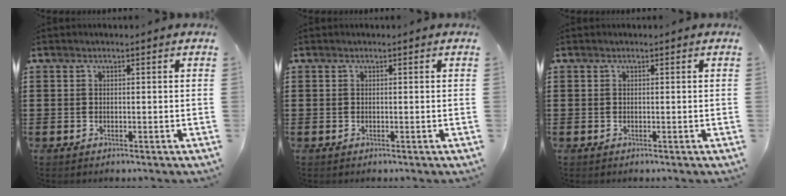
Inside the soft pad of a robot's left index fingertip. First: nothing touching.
{"total": 0.0}
{"total": 0.0}